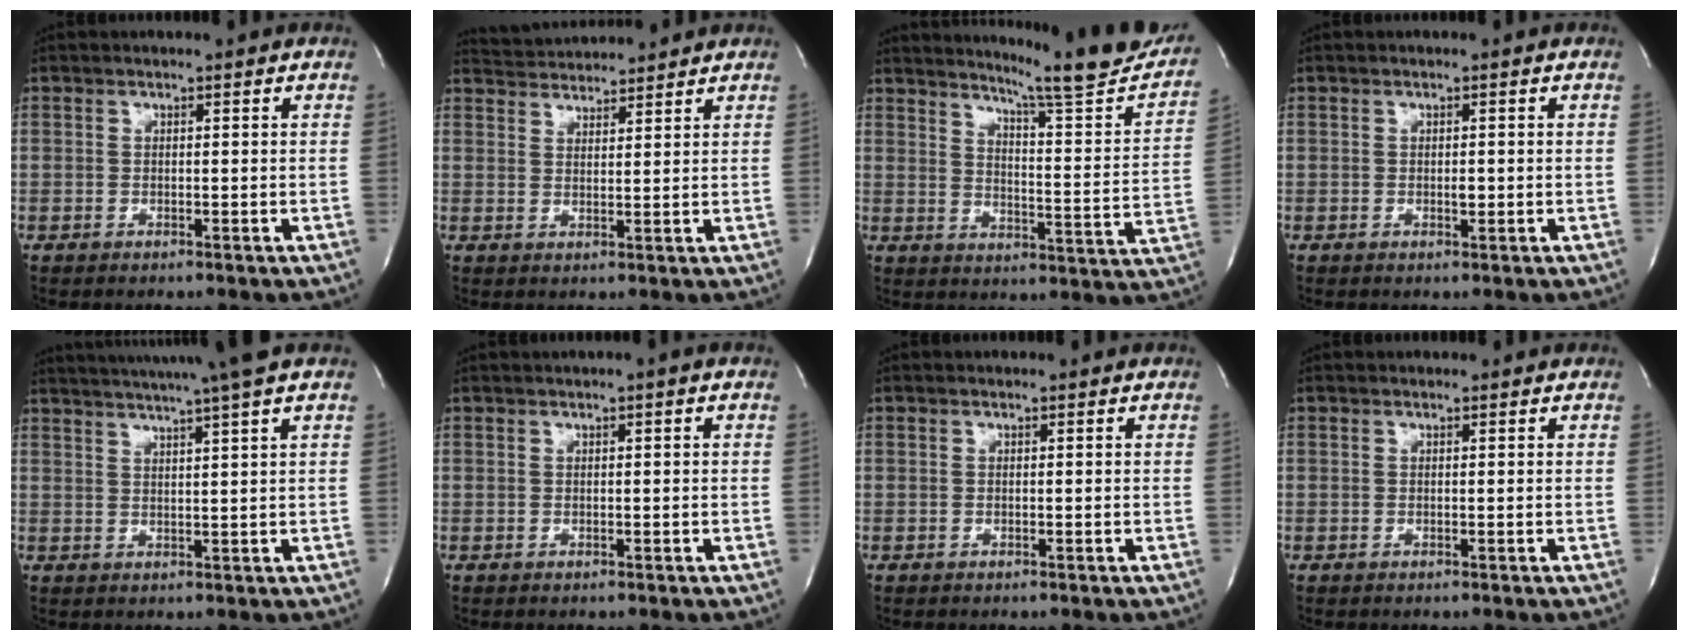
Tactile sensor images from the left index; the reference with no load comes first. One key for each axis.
{"total": 6.3, "fx": 6.2, "fy": 0.3, "fz": 0.5, "tx": -0.018, "ty": 0.025, "tz": 0.102}
{"total": 18.8, "fx": 17.2, "fy": 0.2, "fz": 7.4, "tx": -0.108, "ty": -0.082, "tz": 0.213}
{"total": 0.9, "fx": -0.1, "fy": 0.4, "fz": 0.8, "tx": -0.013, "ty": 0.000, "tz": 0.000}
{"total": 12.2, "fx": 10.3, "fy": -1.8, "fz": 6.2, "tx": -0.107, "ty": -0.002, "tz": 0.138}
{"total": 0.8, "fx": 0.3, "fy": -0.1, "fz": 0.7, "tx": -0.014, "ty": 0.003, "tz": 0.006}
{"total": 0.0}
{"total": 0.8, "fx": 0.8, "fy": 0.2, "fz": 0.0, "tx": -0.008, "ty": 0.008, "tz": 0.011}